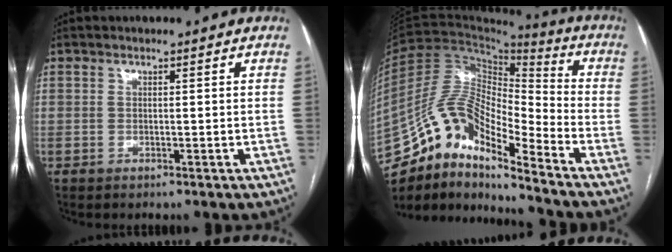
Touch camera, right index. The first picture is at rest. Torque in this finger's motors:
{"motor_torque": [0.94, -1.19, 0.69, 0.14]}